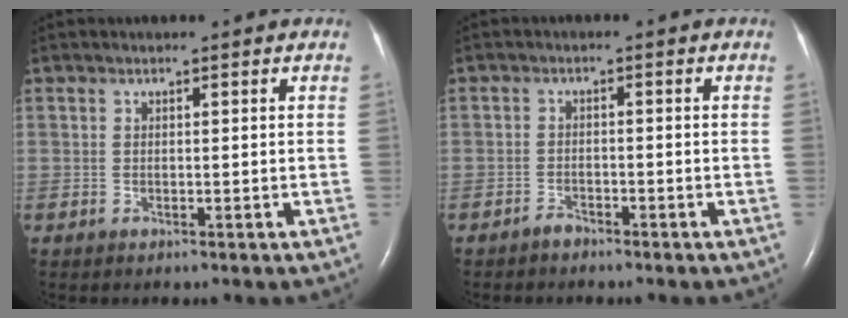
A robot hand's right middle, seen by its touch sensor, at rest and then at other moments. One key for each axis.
{"total": 1.4, "fx": -1.3, "fy": 0.5, "fz": 0.2, "tx": -0.003, "ty": 0.001, "tz": -0.024}